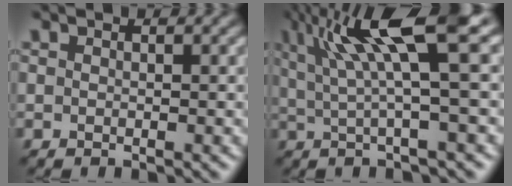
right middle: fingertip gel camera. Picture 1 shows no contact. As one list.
[{"total": 9.5, "force": [3.7, 1.4, 8.6], "torque": [-0.129, 0.016, 0.066]}]